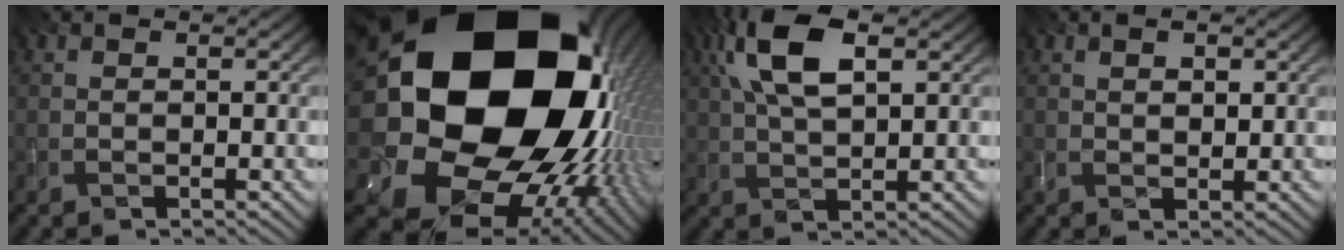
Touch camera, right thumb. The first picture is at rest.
{"total": 26.3, "force": [4.4, 20.6, 15.7], "torque": [-0.347, -0.071, 0.078]}
{"total": 9.4, "force": [3.6, 3.9, 7.8], "torque": [-0.177, 0.018, 0.066]}
{"total": 2.2, "force": [1.0, 1.1, 1.6], "torque": [-0.029, 0.000, 0.020]}